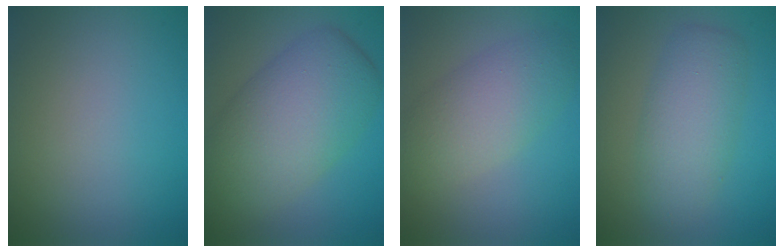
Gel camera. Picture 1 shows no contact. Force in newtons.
{"total": 9.6, "press": 9.6, "slide": 0.3}
{"total": 5.2, "press": 5.2, "slide": 0.4}
{"total": 3.7, "press": 3.7, "slide": 0.2}